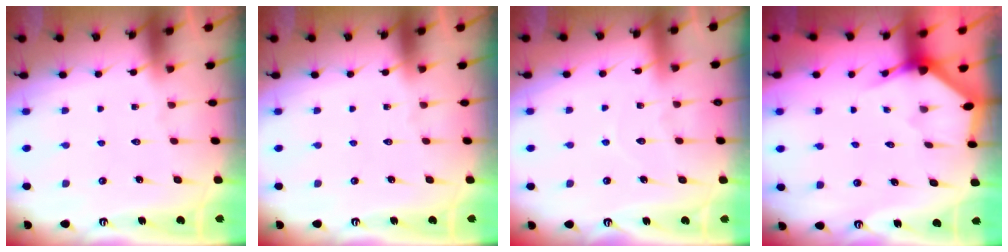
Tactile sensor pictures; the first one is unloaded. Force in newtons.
{"total": 0.0}
{"total": 4.8, "press": 4.8, "slide": 0.5}
{"total": 2.5, "press": 2.5, "slide": 0.1}